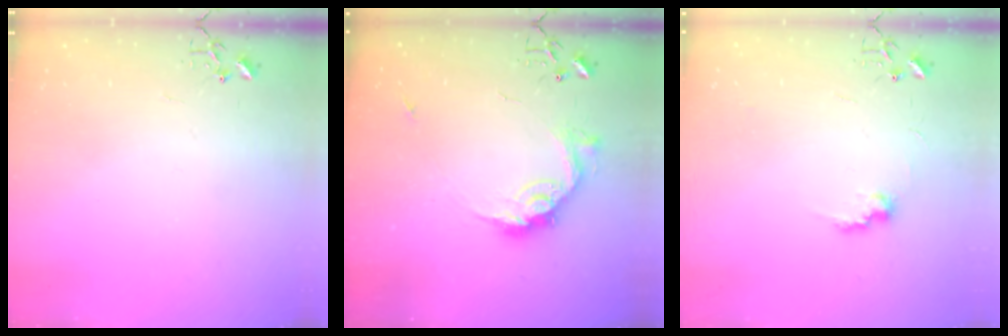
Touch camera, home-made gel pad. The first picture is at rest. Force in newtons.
{"total": 14.2, "press": 14.2, "slide": 1.3}
{"total": 7.5, "press": 7.4, "slide": 0.3}